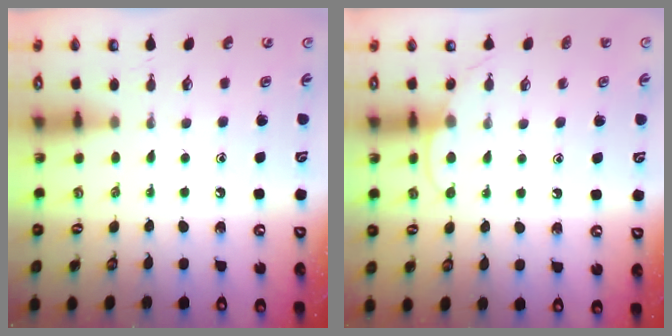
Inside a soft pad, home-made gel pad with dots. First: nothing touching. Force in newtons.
{"total": 6.6, "press": 6.6, "slide": 0.6}